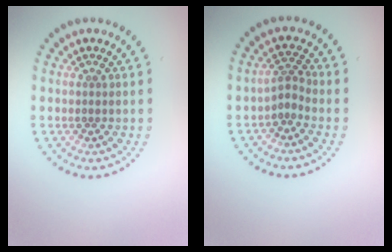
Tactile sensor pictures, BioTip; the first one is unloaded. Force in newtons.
{"total": 1.8, "press": 1.1, "slide": 1.4}